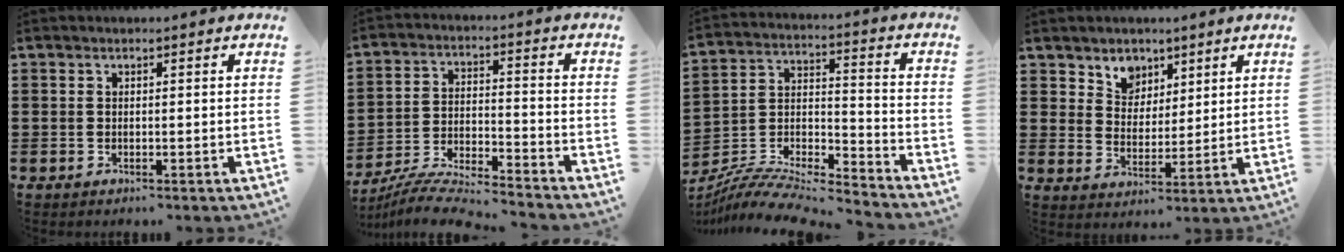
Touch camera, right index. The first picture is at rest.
{"total": 7.5, "force": [-7.2, 0.1, 2.0], "torque": [-0.052, -0.002, -0.143]}
{"total": 9.5, "force": [-9.0, 1.3, 2.6], "torque": [-0.051, 0.006, -0.180]}
{"total": 4.8, "force": [3.2, 3.5, 0.0], "torque": [-0.027, 0.002, 0.059]}